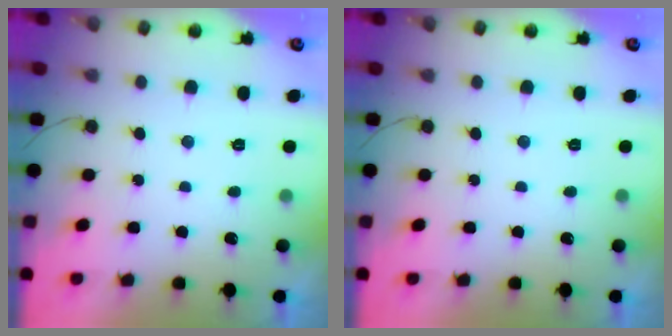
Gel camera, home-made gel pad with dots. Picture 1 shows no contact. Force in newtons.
{"total": 0.0}